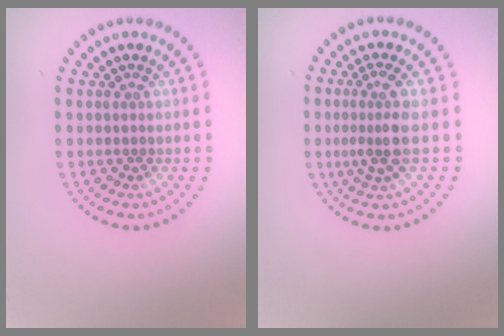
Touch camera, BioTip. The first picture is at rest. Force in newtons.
{"total": 2.8, "press": 2.2, "slide": 1.7}